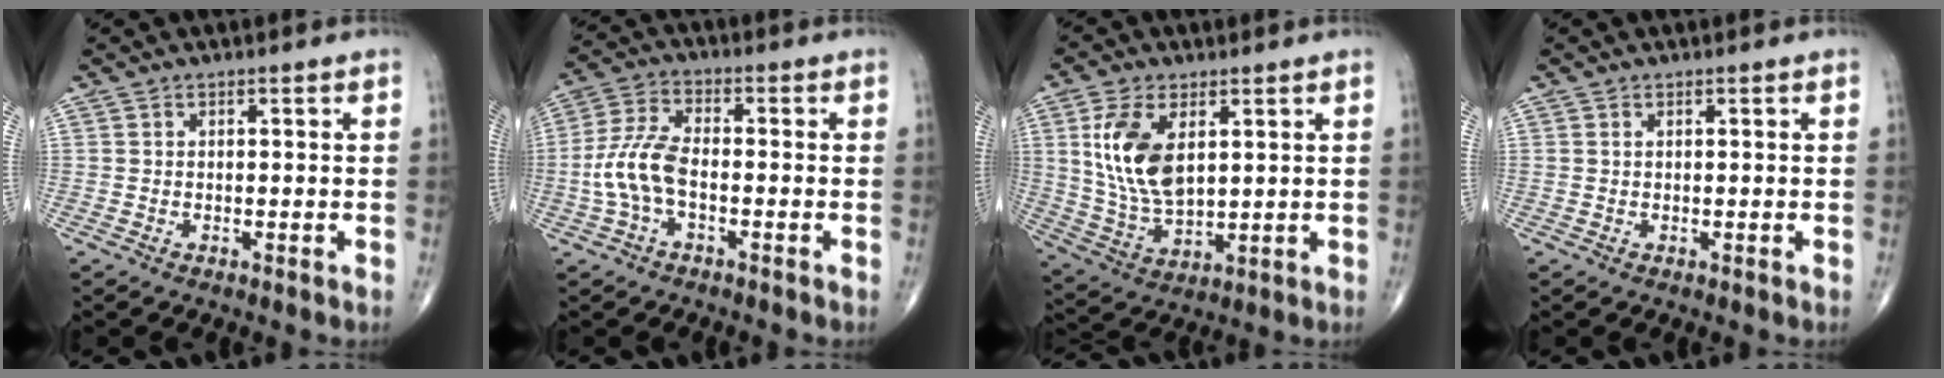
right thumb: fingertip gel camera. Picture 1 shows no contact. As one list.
[{"total": 8.7, "force": [-2.0, 4.3, 7.4], "torque": [-0.170, 0.027, -0.043]}, {"total": 12.9, "force": [3.6, 6.9, 10.2], "torque": [-0.200, -0.016, 0.079]}, {"total": 0.0}]